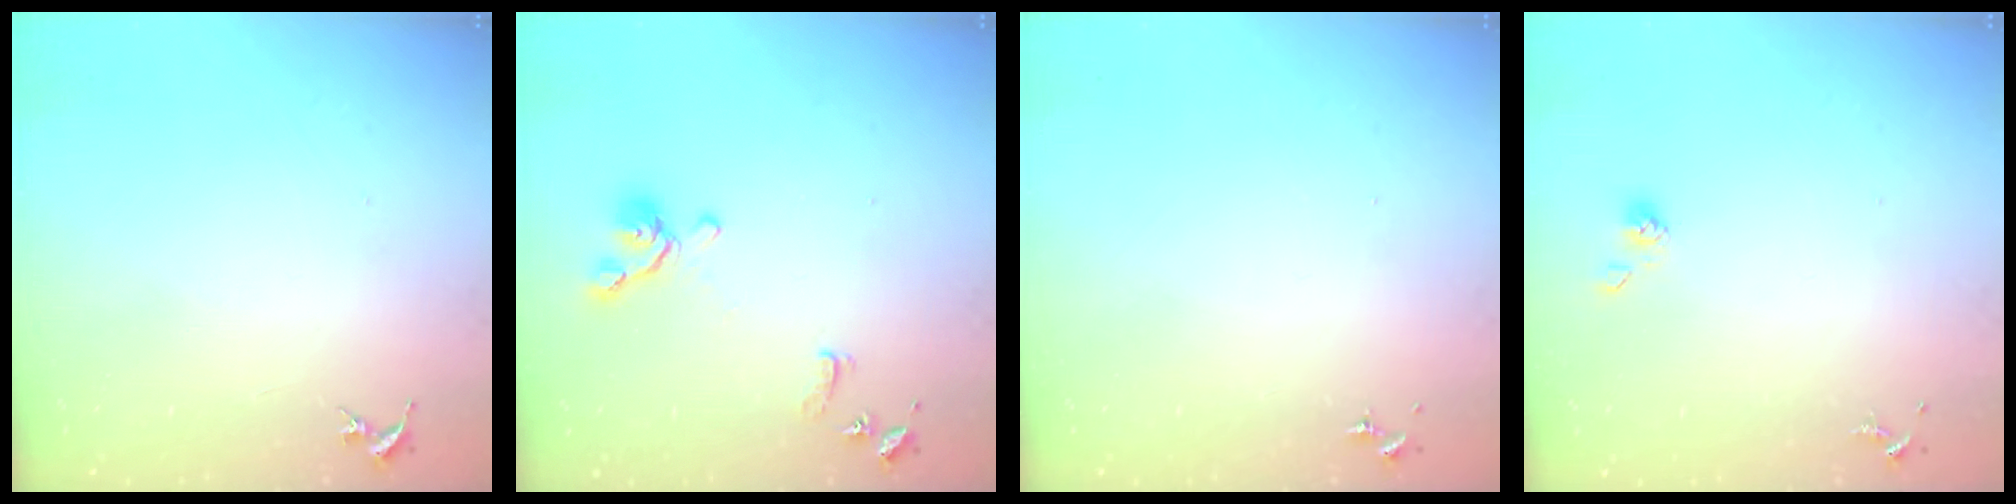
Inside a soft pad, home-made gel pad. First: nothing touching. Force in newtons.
{"total": 11.3, "press": 11.2, "slide": 1.3}
{"total": 0.0}
{"total": 4.2, "press": 4.0, "slide": 1.1}